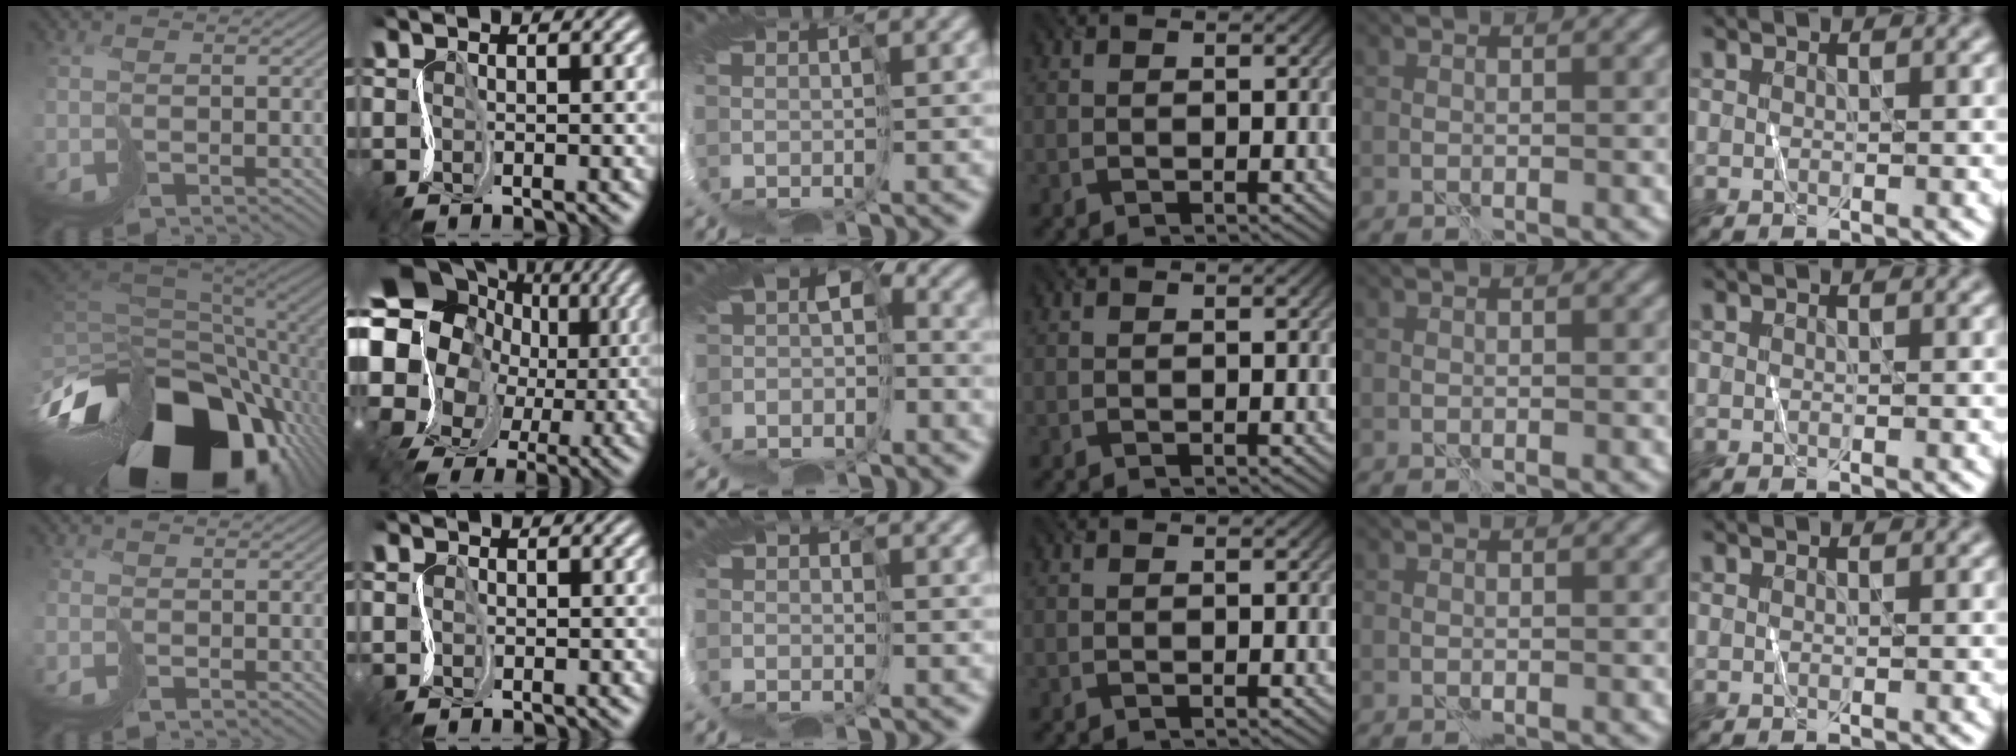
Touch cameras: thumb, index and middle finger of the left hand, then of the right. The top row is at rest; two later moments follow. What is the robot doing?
{"motion": "cut", "object": "paper bag"}